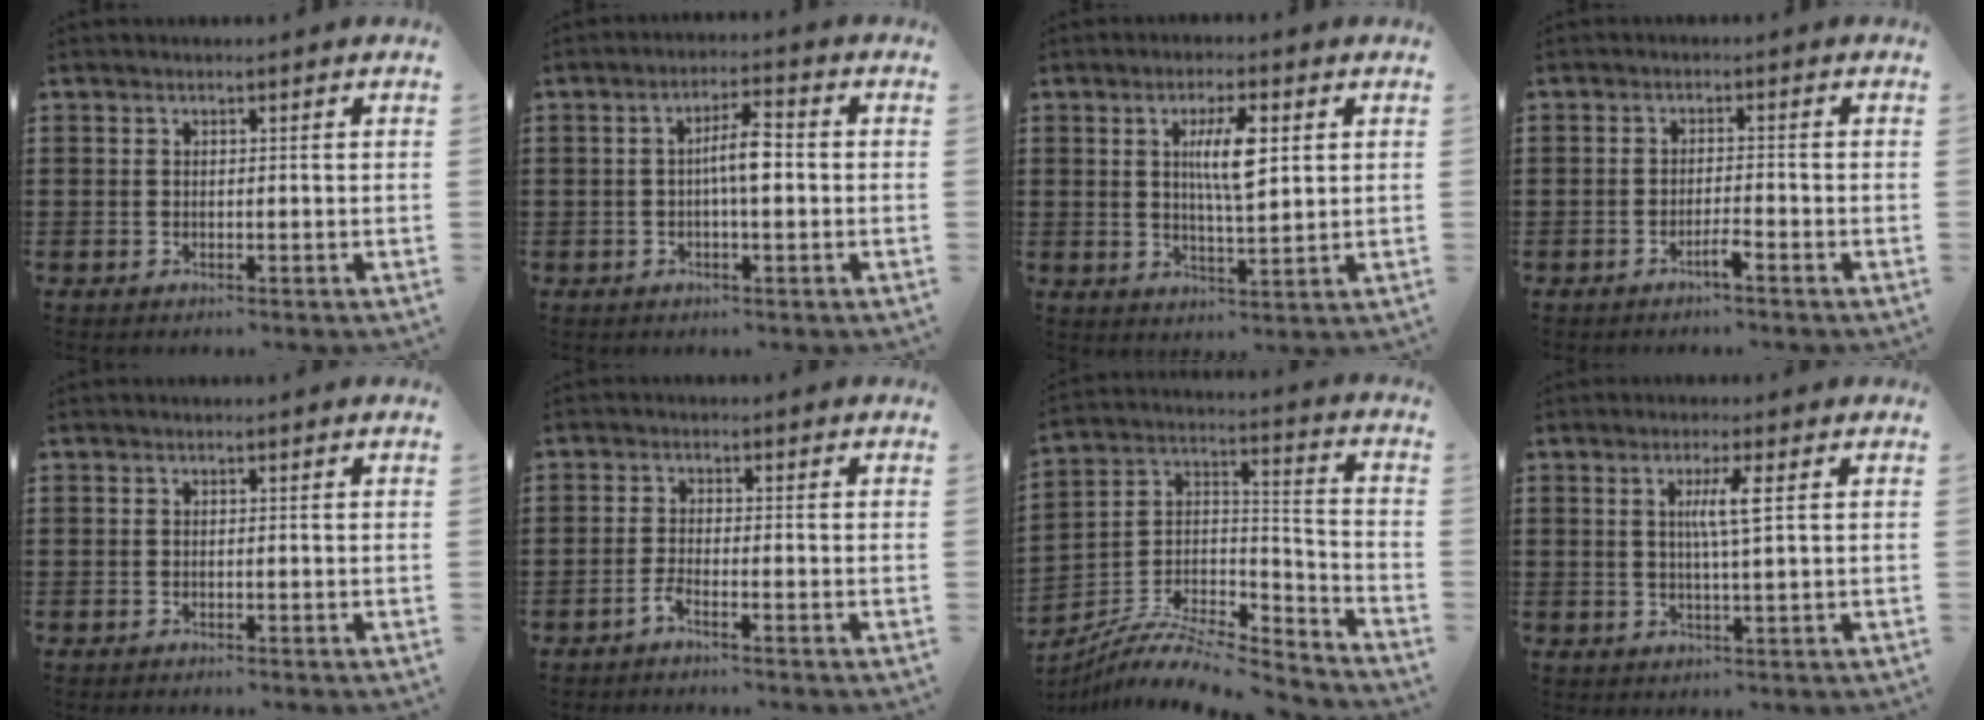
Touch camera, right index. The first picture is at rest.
{"total": 5.1, "force": [-0.3, 1.3, 4.9], "torque": [-0.088, 0.009, -0.008]}
{"total": 6.9, "force": [1.8, 1.7, 6.5], "torque": [-0.122, 0.005, 0.024]}
{"total": 2.2, "force": [-1.6, 0.1, 1.5], "torque": [-0.027, -0.001, -0.028]}
{"total": 0.0}
{"total": 1.9, "force": [-1.5, 0.0, 1.2], "torque": [-0.036, -0.006, -0.033]}
{"total": 8.7, "force": [-7.5, 2.4, 3.7], "torque": [-0.074, 0.008, -0.151]}
{"total": 4.1, "force": [0.9, -0.1, 4.0], "torque": [-0.080, -0.001, 0.011]}